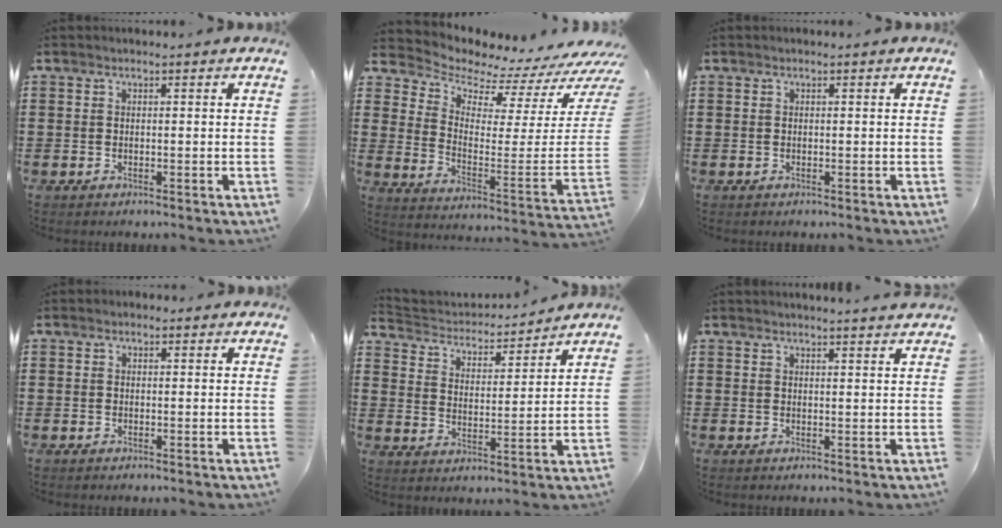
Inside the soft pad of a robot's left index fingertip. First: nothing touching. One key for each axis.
{"total": 4.4, "fx": 4.1, "fy": 1.4, "fz": 0.7, "tx": -0.032, "ty": -0.066, "tz": 0.064}
{"total": 0.0}
{"total": 0.8, "fx": 0.1, "fy": 0.8, "fz": 0.2, "tx": -0.006, "ty": 0.007, "tz": 0.002}
{"total": 3.1, "fx": 3.0, "fy": 0.7, "fz": 0.1, "tx": -0.024, "ty": -0.026, "tz": 0.044}
{"total": 1.9, "fx": 1.9, "fy": -0.3, "fz": 0.3, "tx": -0.008, "ty": -0.004, "tz": 0.037}